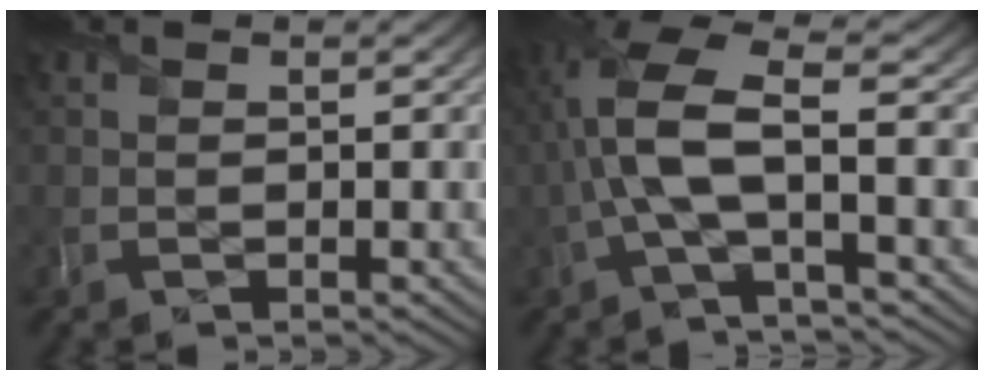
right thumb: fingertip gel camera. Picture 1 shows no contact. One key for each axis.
{"total": 9.2, "fx": -1.1, "fy": 3.1, "fz": 8.6, "tx": -0.203, "ty": 0.016, "tz": -0.033}